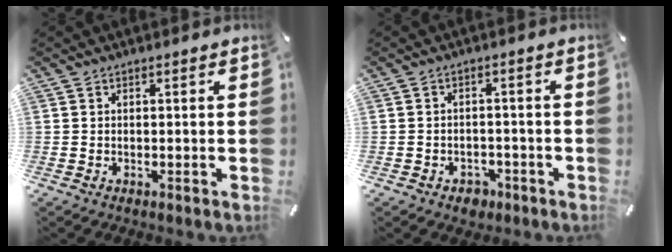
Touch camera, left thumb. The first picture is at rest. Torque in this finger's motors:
{"motor_torque": [-0.02, 0.03, 0.14, 0.15, 0.00]}